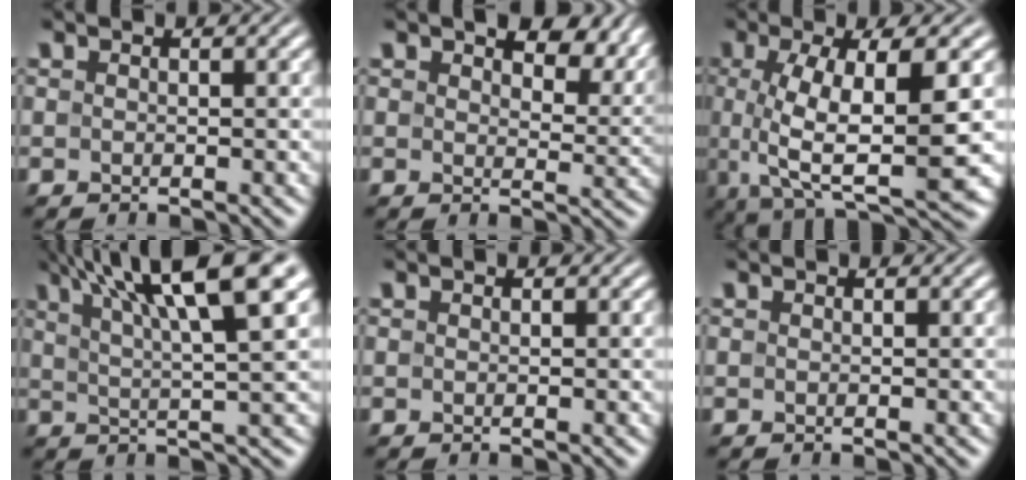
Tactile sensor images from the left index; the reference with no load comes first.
{"total": 8.2, "force": [5.0, 4.1, 5.1], "torque": [-0.072, 0.001, 0.078]}
{"total": 9.5, "force": [-0.1, 2.9, 9.0], "torque": [-0.158, -0.008, 0.000]}
{"total": 12.1, "force": [6.6, 2.6, 9.8], "torque": [-0.134, 0.026, 0.099]}
{"total": 0.0}
{"total": 0.0}